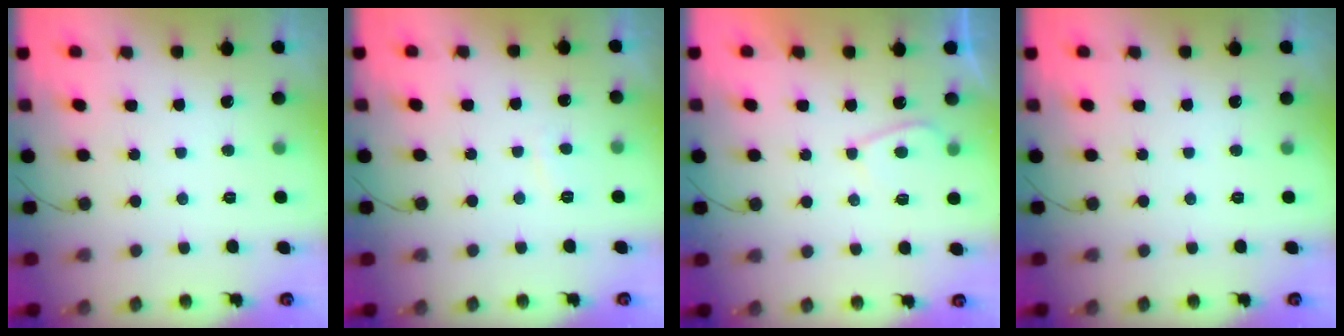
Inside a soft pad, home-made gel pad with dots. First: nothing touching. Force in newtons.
{"total": 1.3, "press": 1.2, "slide": 0.6}
{"total": 3.1, "press": 3.0, "slide": 0.8}
{"total": 0.0}